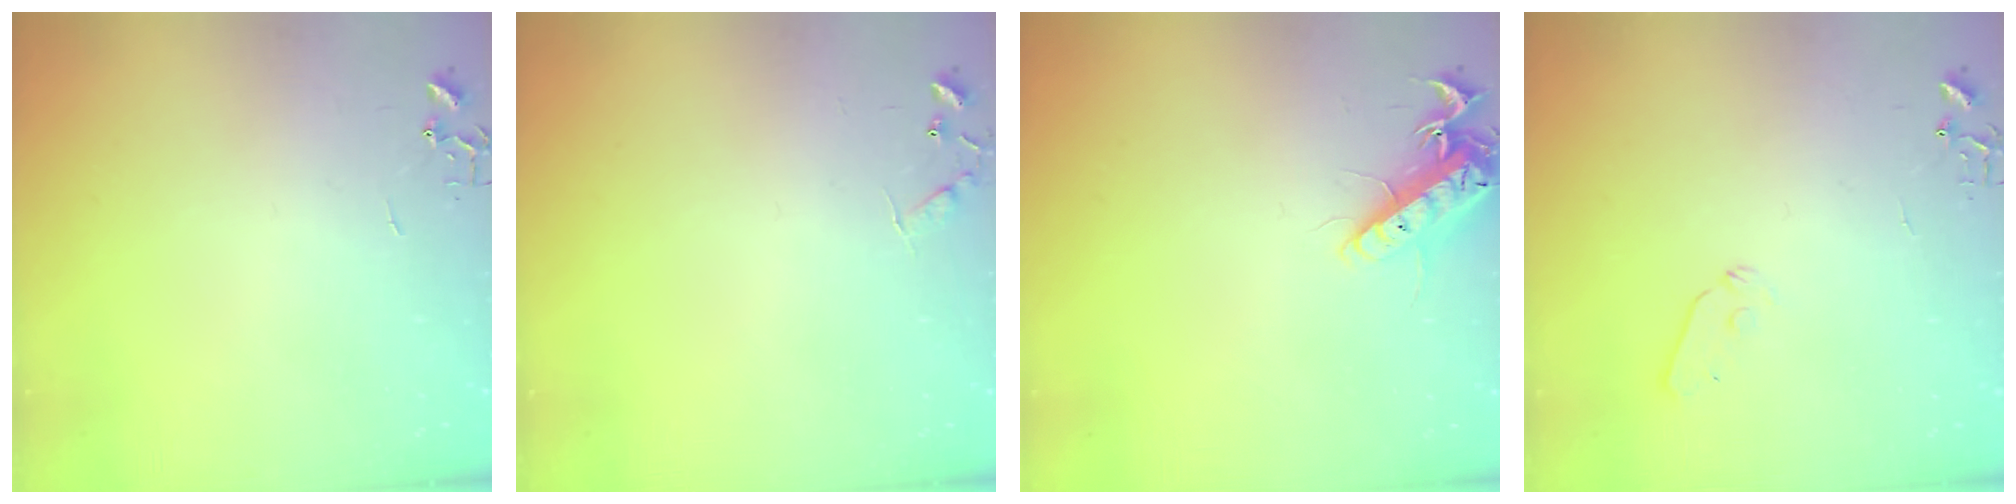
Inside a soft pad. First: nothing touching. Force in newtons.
{"total": 6.5, "press": 6.5, "slide": 0.6}
{"total": 14.2, "press": 14.2, "slide": 1.4}
{"total": 4.9, "press": 4.8, "slide": 0.7}